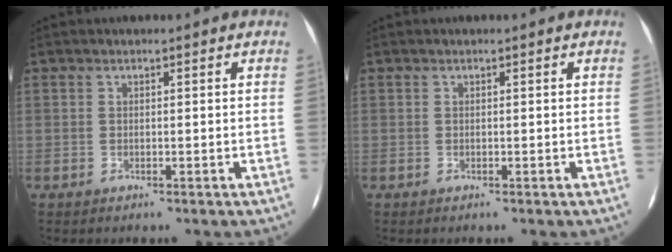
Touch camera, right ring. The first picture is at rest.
{"total": 0.0}